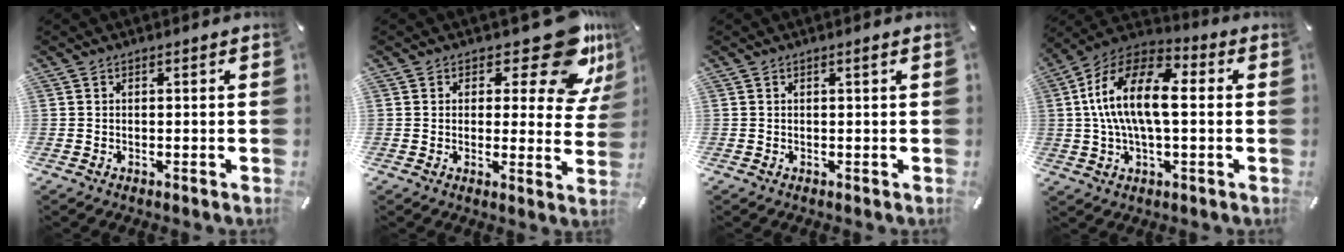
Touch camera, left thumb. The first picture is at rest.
{"total": 15.0, "force": [8.8, 6.2, 10.5], "torque": [-0.121, -0.066, 0.145]}
{"total": 0.8, "force": [0.3, -0.1, 0.8], "torque": [-0.014, 0.000, 0.005]}
{"total": 15.8, "force": [1.2, 7.8, 13.7], "torque": [-0.286, 0.005, 0.020]}